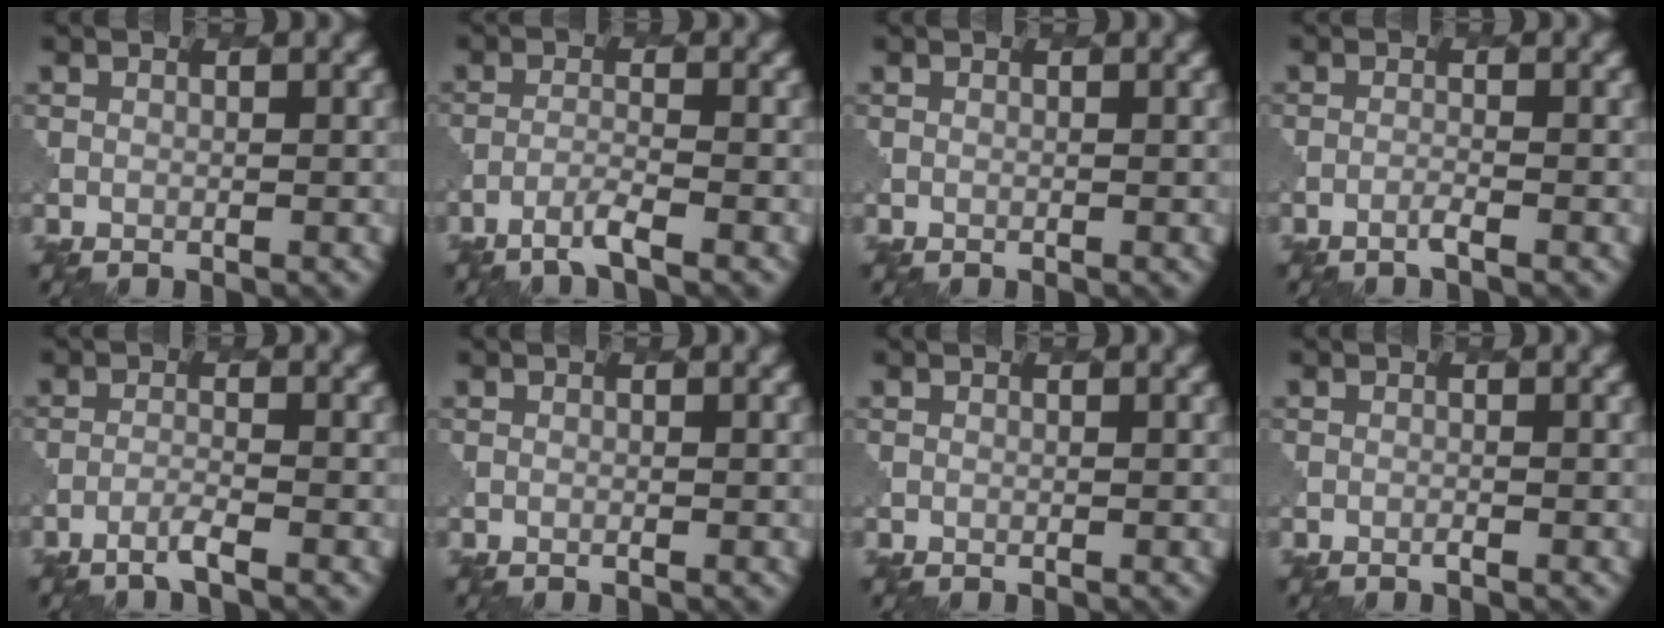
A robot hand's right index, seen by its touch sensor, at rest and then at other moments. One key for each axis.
{"total": 2.1, "fx": -1.5, "fy": 0.1, "fz": 1.4, "tx": -0.027, "ty": -0.001, "tz": -0.040}
{"total": 0.0}
{"total": 0.7, "fx": -0.5, "fy": 0.0, "fz": 0.5, "tx": -0.005, "ty": 0.003, "tz": -0.017}
{"total": 1.5, "fx": -1.1, "fy": 0.0, "fz": 1.0, "tx": -0.018, "ty": 0.002, "tz": -0.033}
{"total": 0.0}
{"total": 0.0}
{"total": 0.0}